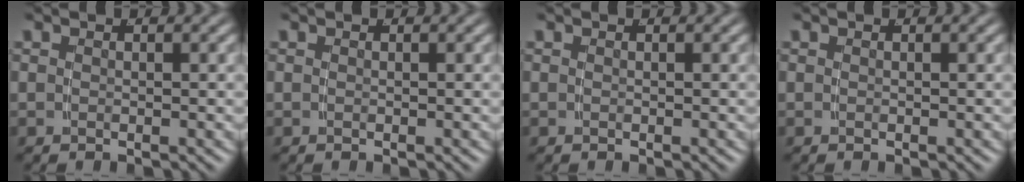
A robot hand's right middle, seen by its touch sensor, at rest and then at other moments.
{"total": 0.0}
{"total": 0.0}
{"total": 0.0}